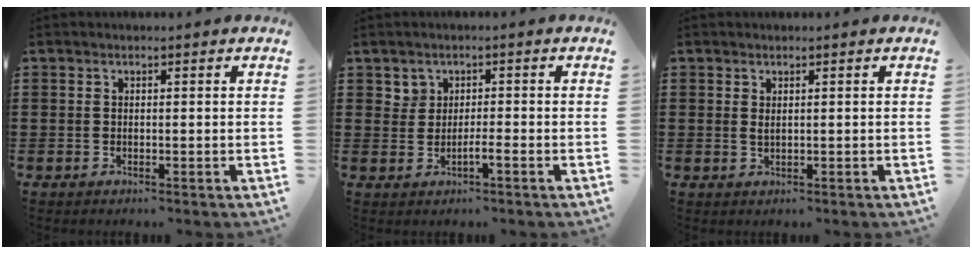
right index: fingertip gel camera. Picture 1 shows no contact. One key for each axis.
{"total": 1.4, "fx": -0.4, "fy": 0.9, "fz": 1.0, "tx": -0.024, "ty": 0.002, "tz": -0.008}
{"total": 0.9, "fx": 0.3, "fy": 0.1, "fz": 0.8, "tx": -0.018, "ty": -0.002, "tz": 0.006}